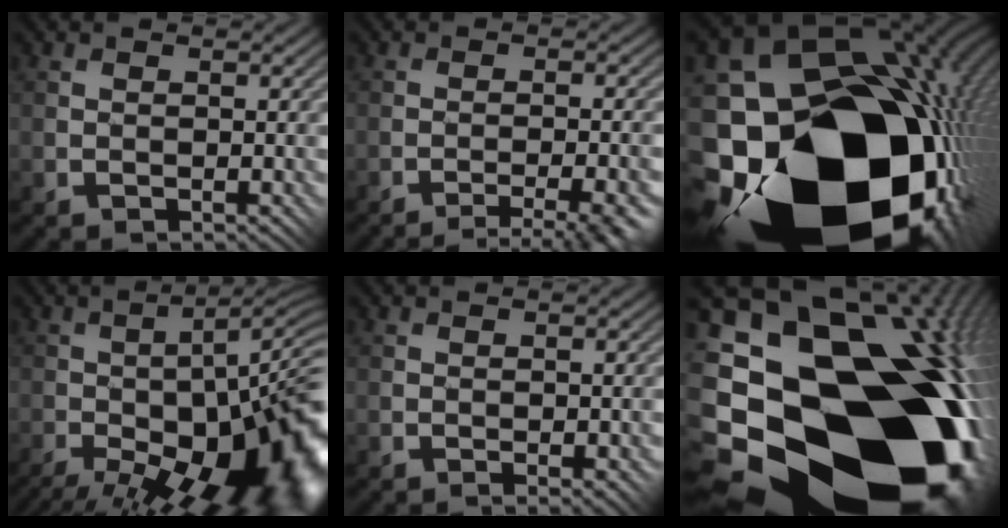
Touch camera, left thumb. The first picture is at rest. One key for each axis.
{"total": 5.4, "fx": -4.4, "fy": 0.1, "fz": 3.1, "tx": -0.040, "ty": 0.018, "tz": -0.058}
{"total": 22.0, "fx": -7.3, "fy": 15.3, "fz": 14.0, "tx": -0.272, "ty": -0.058, "tz": -0.086}
{"total": 19.7, "fx": -9.8, "fy": 7.0, "fz": 15.5, "tx": -0.200, "ty": -0.033, "tz": -0.138}
{"total": 0.8, "fx": -0.4, "fy": 0.5, "fz": 0.5, "tx": -0.005, "ty": -0.001, "tz": -0.004}
{"total": 23.6, "fx": -7.2, "fy": 17.6, "fz": 14.0, "tx": -0.162, "ty": -0.055, "tz": -0.164}